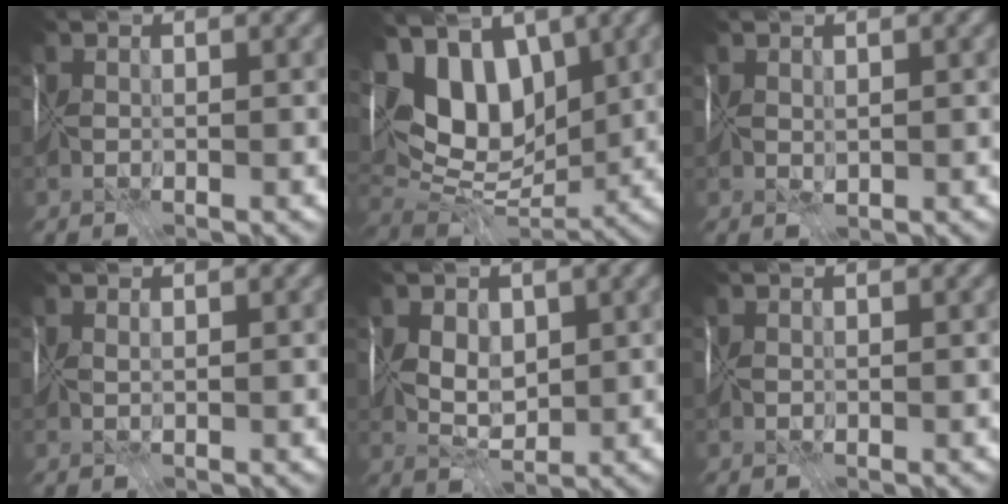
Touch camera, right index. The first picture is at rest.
{"total": 9.7, "force": [3.9, 5.6, 6.9], "torque": [-0.116, 0.015, 0.067]}
{"total": 0.6, "force": [0.6, -0.2, 0.1], "torque": [0.000, 0.000, 0.013]}
{"total": 1.0, "force": [0.7, -0.7, -0.1], "torque": [0.004, 0.004, 0.018]}
{"total": 1.6, "force": [0.8, 0.8, 1.1], "torque": [-0.014, -0.003, 0.022]}
{"total": 0.0}